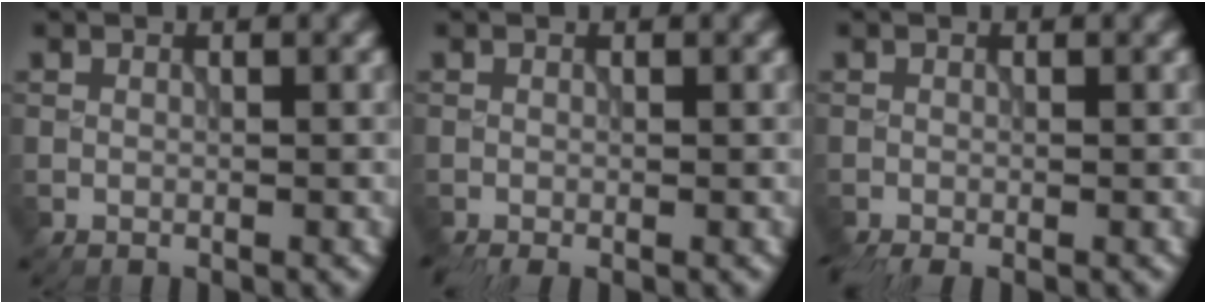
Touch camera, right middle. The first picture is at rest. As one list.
[{"total": 1.3, "force": [-1.0, 0.3, 0.9], "torque": [-0.017, -0.009, -0.020]}, {"total": 2.0, "force": [-1.6, 0.5, 1.1], "torque": [-0.020, -0.011, -0.030]}]